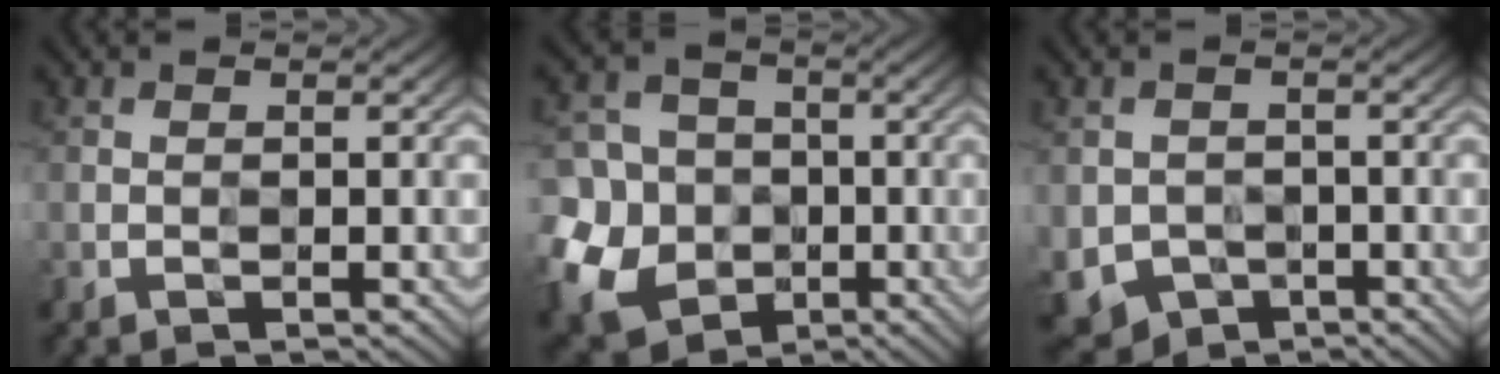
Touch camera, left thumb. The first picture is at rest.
{"total": 11.7, "force": [-3.0, 10.5, 4.3], "torque": [-0.153, -0.028, -0.075]}
{"total": 4.0, "force": [-1.6, 3.5, 1.1], "torque": [-0.038, -0.019, -0.026]}